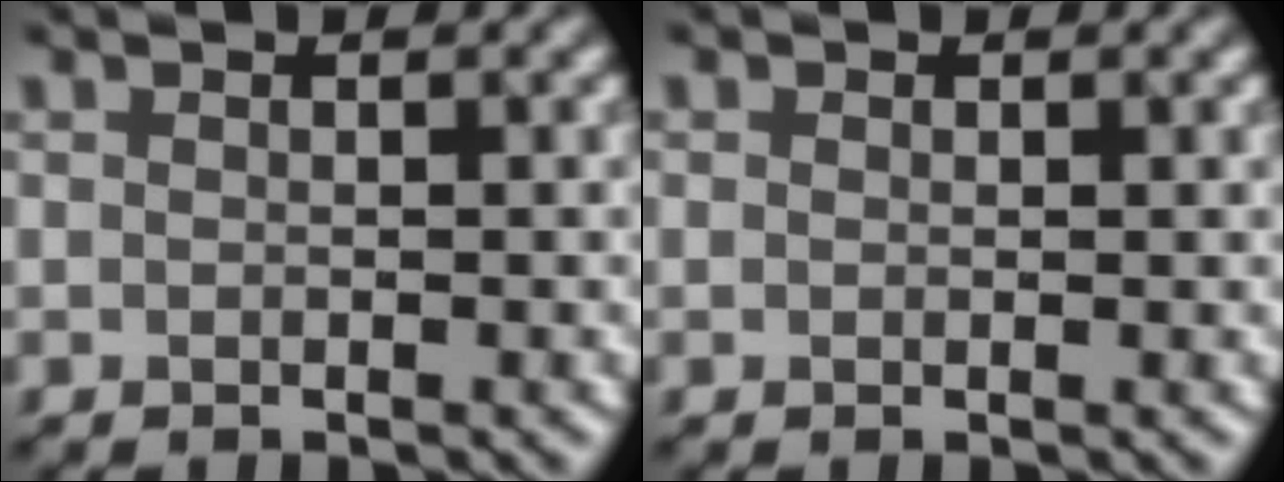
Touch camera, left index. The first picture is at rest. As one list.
[{"total": 0.0}]